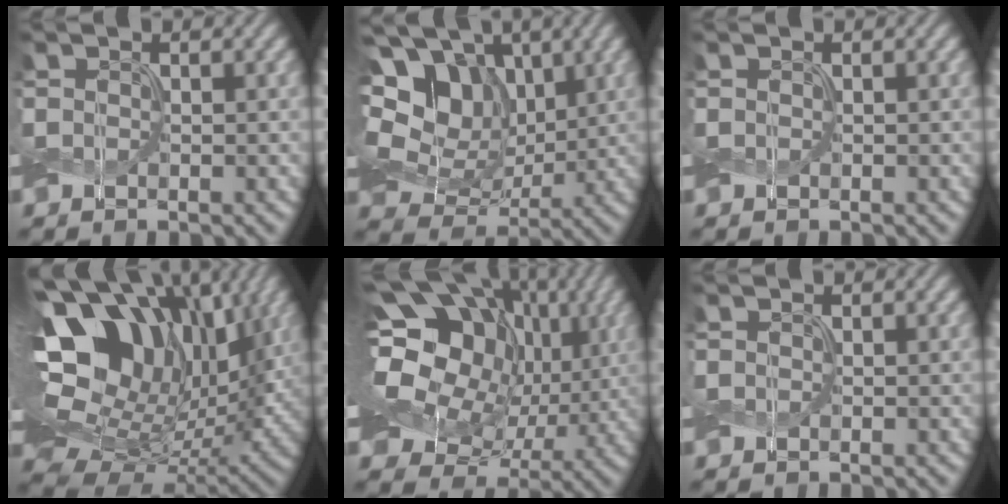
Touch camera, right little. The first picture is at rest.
{"total": 16.8, "force": [6.1, 12.6, 9.3], "torque": [-0.235, 0.037, 0.110]}
{"total": 0.0}
{"total": 18.2, "force": [4.7, 12.5, 12.3], "torque": [-0.244, 0.001, 0.101]}
{"total": 17.7, "force": [4.2, 13.6, 10.5], "torque": [-0.229, 0.037, 0.066]}
{"total": 0.0}